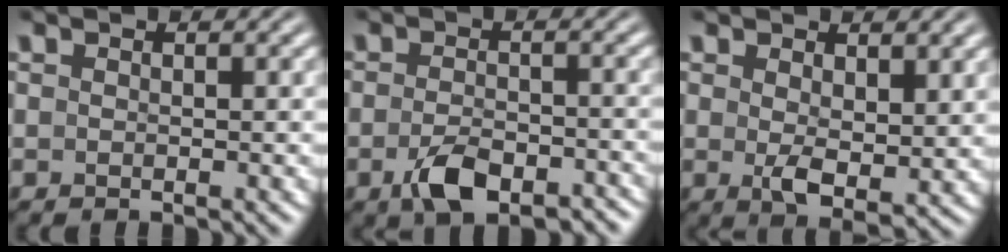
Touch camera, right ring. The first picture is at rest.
{"total": 4.4, "force": [-3.3, 1.5, 2.5], "torque": [-0.041, -0.009, -0.051]}
{"total": 2.8, "force": [0.3, 0.9, 2.6], "torque": [-0.042, -0.023, 0.018]}